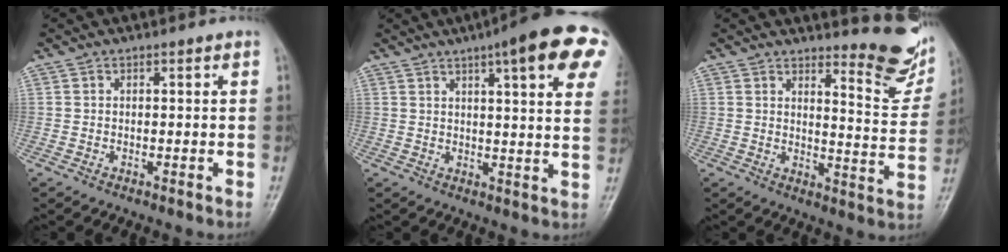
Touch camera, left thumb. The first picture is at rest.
{"total": 18.4, "force": [8.9, 3.8, 15.7], "torque": [-0.194, -0.009, 0.104]}
{"total": 10.5, "force": [9.0, 2.3, 4.8], "torque": [-0.039, -0.096, 0.110]}